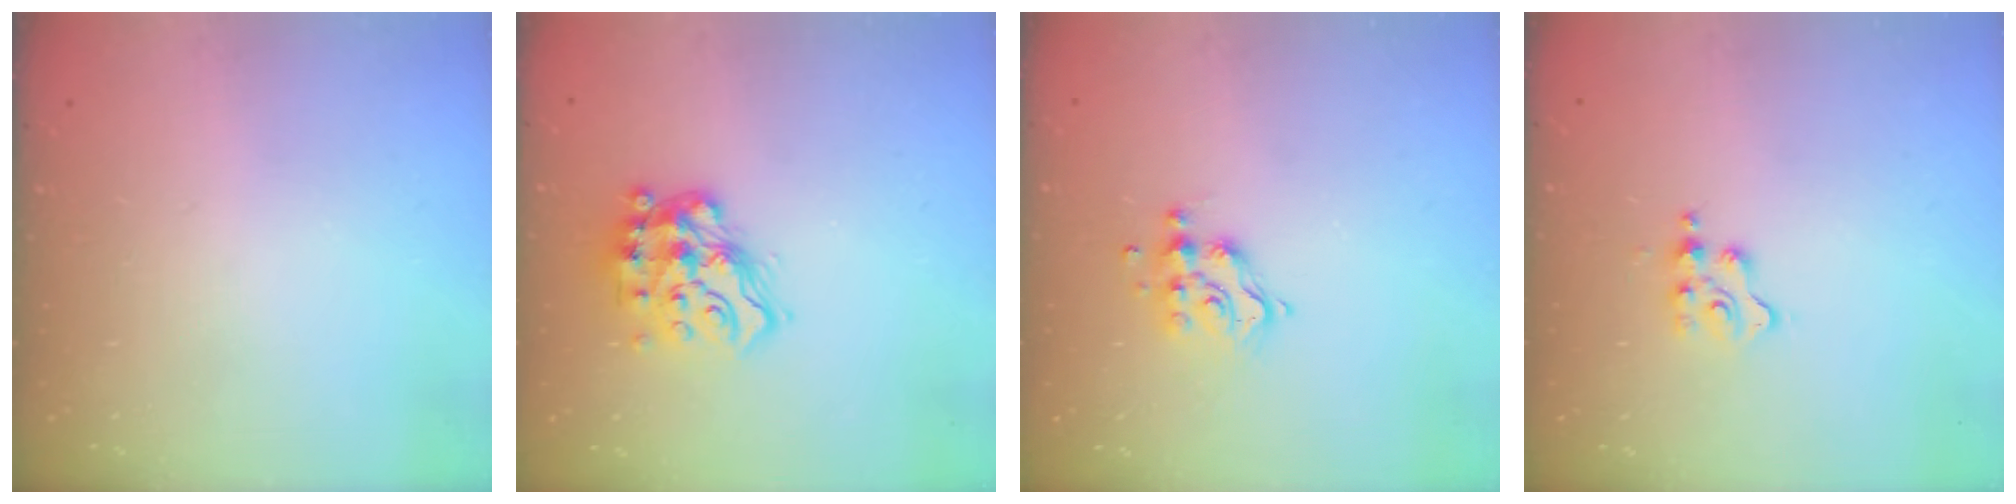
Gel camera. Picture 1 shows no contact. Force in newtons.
{"total": 14.5, "press": 14.3, "slide": 1.9}
{"total": 9.1, "press": 9.0, "slide": 0.7}
{"total": 3.8, "press": 3.7, "slide": 0.6}